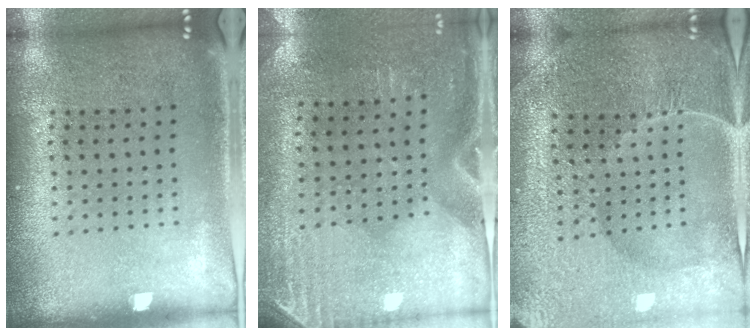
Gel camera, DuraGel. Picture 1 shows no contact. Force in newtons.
{"total": 2.9, "press": 2.5, "slide": 1.4}
{"total": 4.4, "press": 4.3, "slide": 1.2}